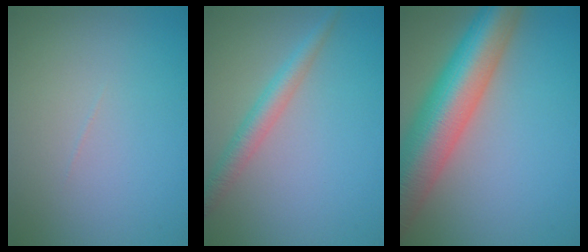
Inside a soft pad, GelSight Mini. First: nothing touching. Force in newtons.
{"total": 2.7, "press": 2.7, "slide": 0.2}
{"total": 11.5, "press": 11.5, "slide": 0.6}